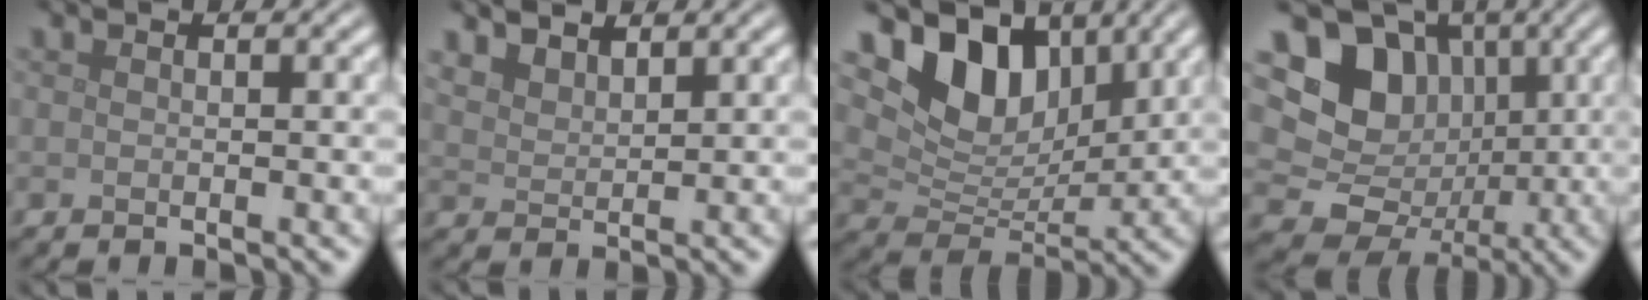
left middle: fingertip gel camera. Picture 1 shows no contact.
{"total": 3.0, "force": [2.5, 1.2, 1.1], "torque": [-0.030, -0.006, 0.055]}
{"total": 8.0, "force": [4.2, 4.9, 4.7], "torque": [-0.081, -0.007, 0.069]}
{"total": 14.4, "force": [2.4, 13.0, 5.7], "torque": [-0.135, 0.031, 0.037]}